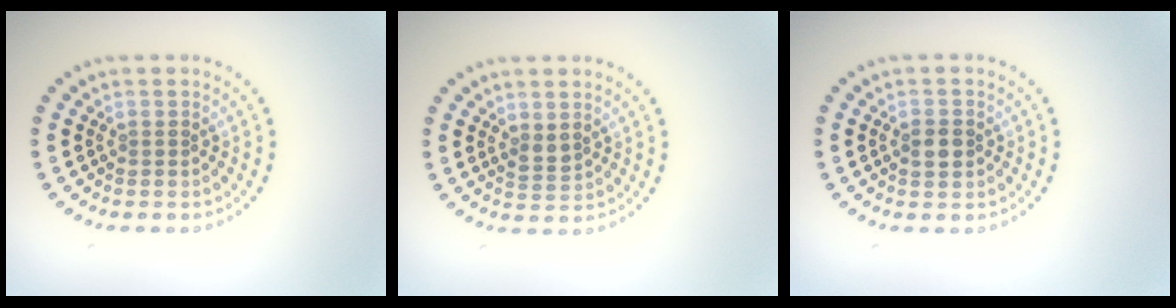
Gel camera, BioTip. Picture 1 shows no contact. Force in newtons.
{"total": 1.2, "press": 1.1, "slide": 0.5}
{"total": 2.2, "press": 2.2, "slide": 0.0}